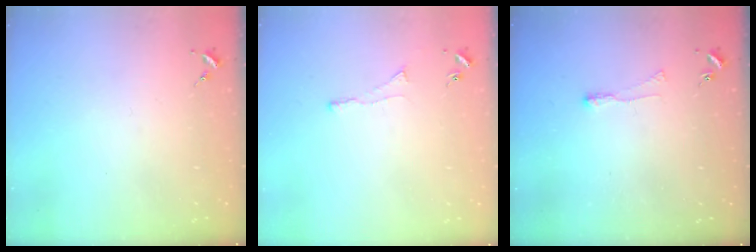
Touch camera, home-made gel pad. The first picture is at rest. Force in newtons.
{"total": 2.9, "press": 2.8, "slide": 0.7}
{"total": 3.2, "press": 3.1, "slide": 0.6}